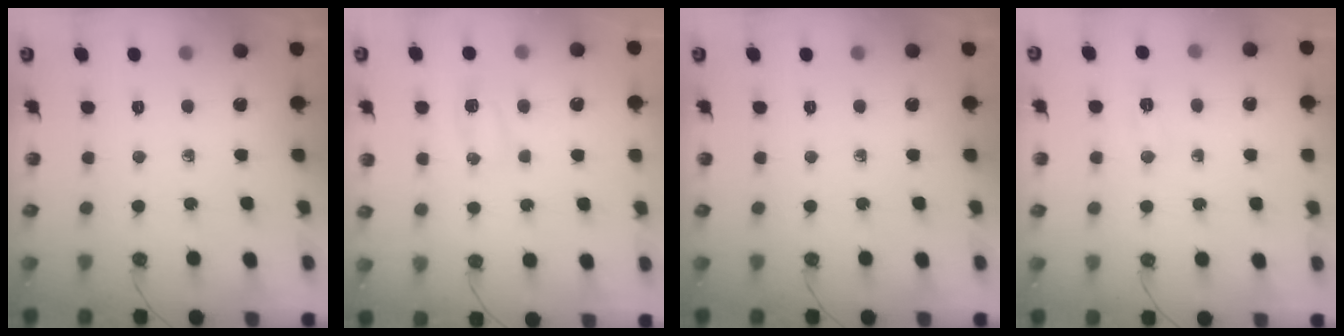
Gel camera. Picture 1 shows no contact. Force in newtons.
{"total": 4.7, "press": 4.7, "slide": 0.5}
{"total": 0.0}
{"total": 4.7, "press": 4.6, "slide": 0.6}